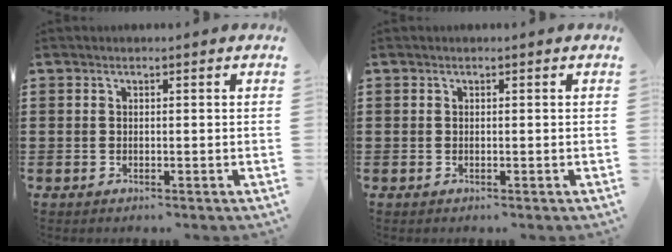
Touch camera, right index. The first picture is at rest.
{"total": 0.0}